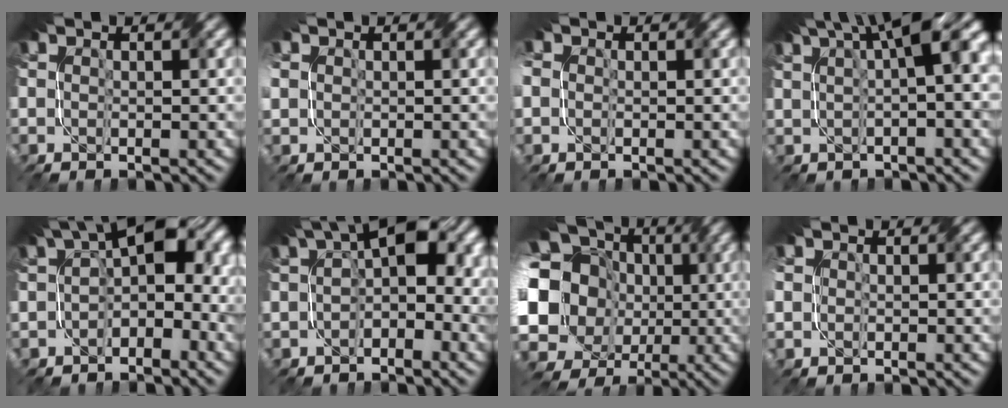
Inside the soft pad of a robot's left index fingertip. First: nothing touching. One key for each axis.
{"total": 2.0, "fx": 0.6, "fy": 1.9, "fz": 0.2, "tx": -0.012, "ty": 0.010, "tz": 0.009}
{"total": 2.2, "fx": 0.3, "fy": 2.1, "fz": 0.6, "tx": -0.019, "ty": 0.017, "tz": -0.005}
{"total": 7.7, "fx": 3.2, "fy": 2.1, "fz": 6.6, "tx": -0.079, "ty": 0.032, "tz": 0.046}
{"total": 6.7, "fx": -0.1, "fy": 4.1, "fz": 5.4, "tx": -0.072, "ty": 0.025, "tz": -0.022}
{"total": 5.5, "fx": 0.3, "fy": 3.0, "fz": 4.6, "tx": -0.060, "ty": 0.027, "tz": -0.011}
{"total": 17.4, "fx": 1.0, "fy": 16.0, "fz": 6.5, "tx": -0.177, "ty": 0.020, "tz": -0.016}
{"total": 2.0, "fx": 1.0, "fy": 1.8, "fz": 0.1, "tx": 0.002, "ty": 0.019, "tz": 0.002}